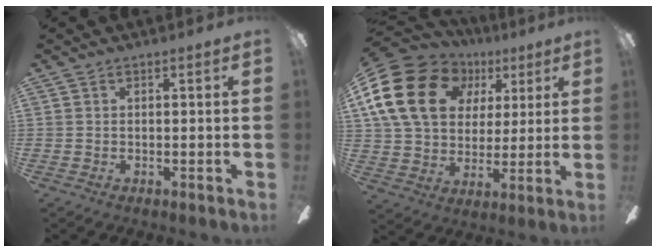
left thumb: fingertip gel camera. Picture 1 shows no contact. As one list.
[{"total": 22.6, "force": [8.0, 17.2, 12.3], "torque": [-0.246, -0.020, 0.145]}]